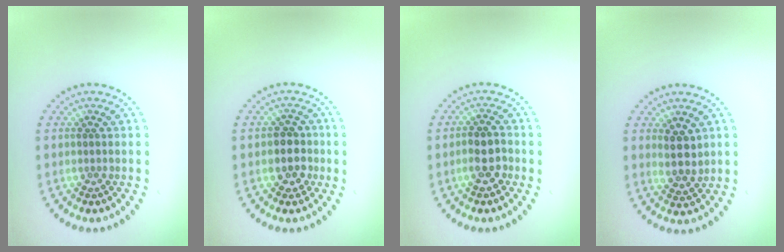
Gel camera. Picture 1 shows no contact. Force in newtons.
{"total": 2.7, "press": 2.5, "slide": 1.0}
{"total": 2.5, "press": 2.4, "slide": 0.8}
{"total": 2.6, "press": 2.3, "slide": 1.1}